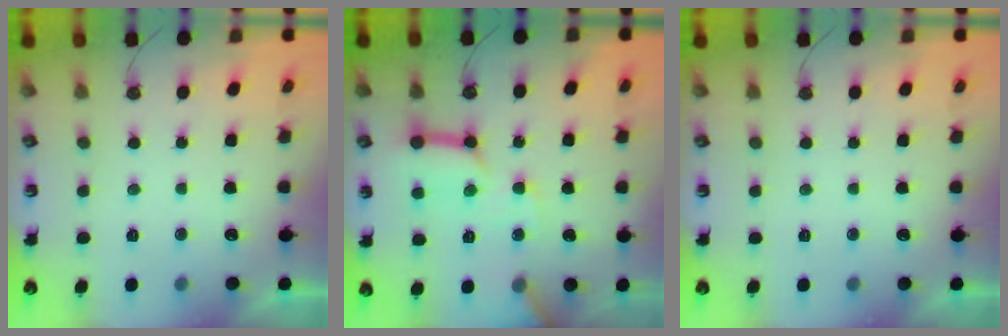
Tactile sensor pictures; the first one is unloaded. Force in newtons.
{"total": 13.6, "press": 13.5, "slide": 1.3}
{"total": 0.0}